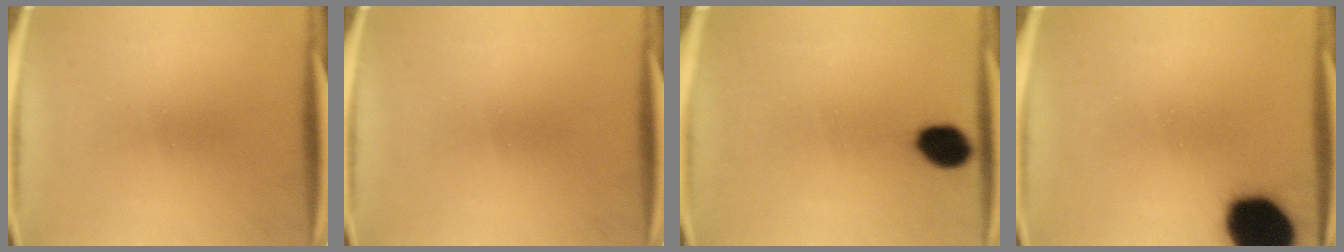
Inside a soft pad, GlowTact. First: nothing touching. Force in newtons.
{"total": 0.0}
{"total": 7.0}
{"total": 19.0}